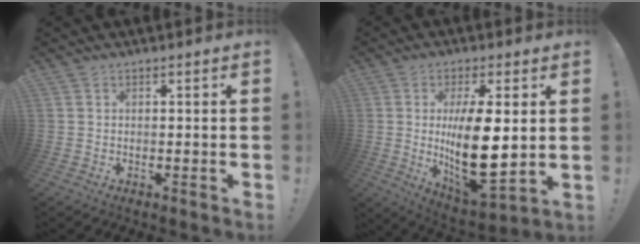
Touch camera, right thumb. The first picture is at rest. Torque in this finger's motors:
{"motor_torque": [2.11, 2.90, 2.36, 0.04, 0.68]}